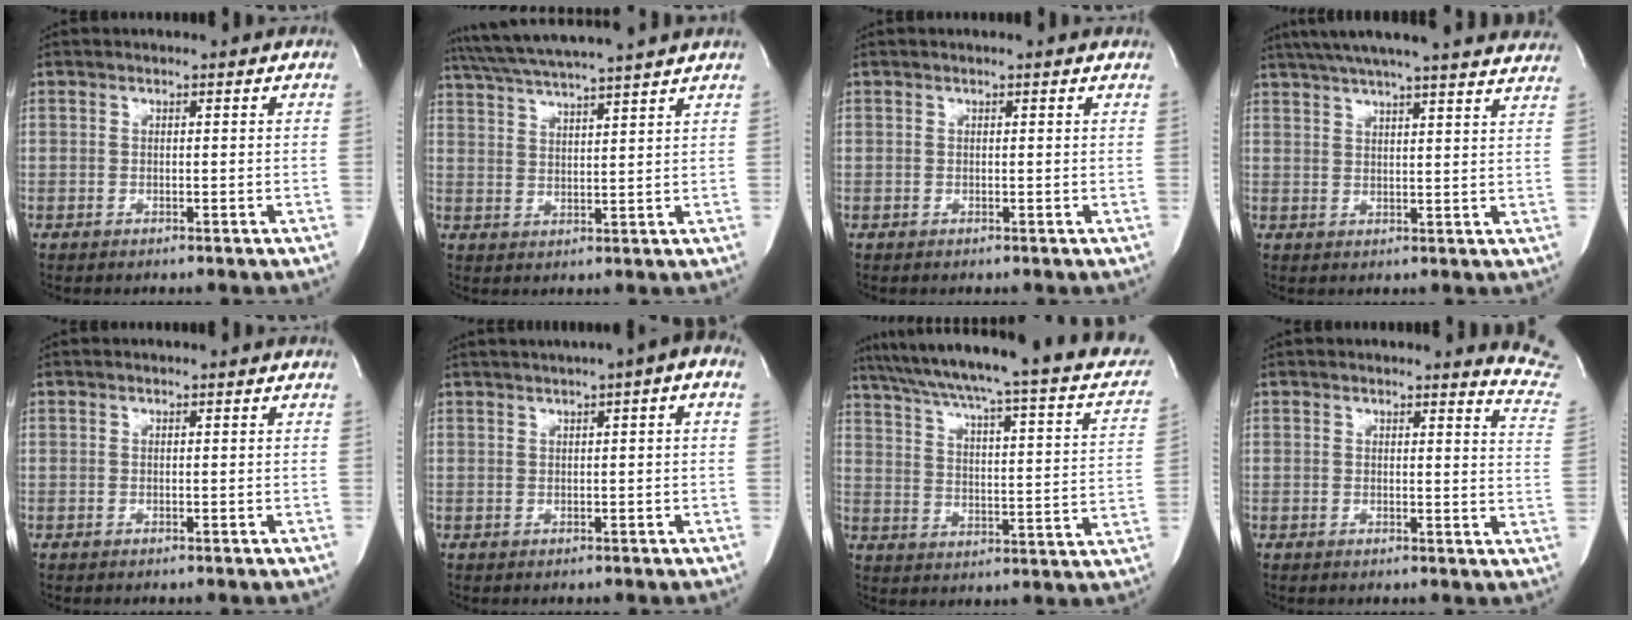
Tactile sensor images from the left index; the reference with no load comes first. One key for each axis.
{"total": 12.7, "fx": 11.2, "fy": -1.2, "fz": 5.9, "tx": -0.111, "ty": 0.023, "tz": 0.172}
{"total": 0.7, "fx": 0.7, "fy": 0.0, "fz": 0.2, "tx": -0.009, "ty": 0.004, "tz": 0.005}
{"total": 26.5, "fx": 23.7, "fy": 1.3, "fz": 11.7, "tx": -0.194, "ty": -0.005, "tz": 0.298}
{"total": 0.0}
{"total": 5.4, "fx": 2.5, "fy": 0.3, "fz": 4.8, "tx": -0.072, "ty": 0.023, "tz": 0.035}
{"total": 27.3, "fx": 21.9, "fy": 3.6, "fz": 15.9, "tx": -0.236, "ty": -0.018, "tz": 0.271}
{"total": 7.9, "fx": 7.9, "fy": -0.1, "fz": 0.5, "tx": 0.010, "ty": -0.086, "tz": 0.051}